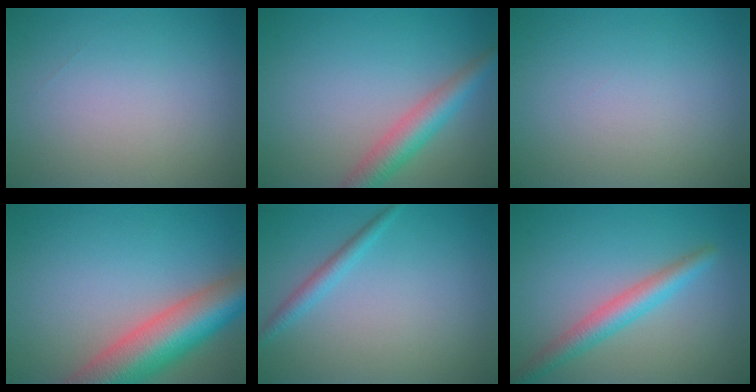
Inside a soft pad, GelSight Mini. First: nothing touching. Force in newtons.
{"total": 4.0, "press": 4.0, "slide": 0.1}
{"total": 0.0}
{"total": 9.8, "press": 9.8, "slide": 0.4}
{"total": 1.6, "press": 1.6, "slide": 0.1}
{"total": 3.5, "press": 3.5, "slide": 0.1}